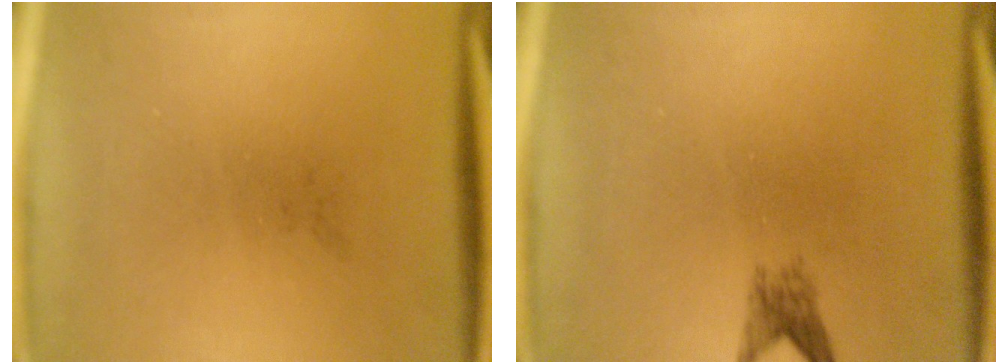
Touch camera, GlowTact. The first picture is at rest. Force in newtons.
{"total": 1.9}